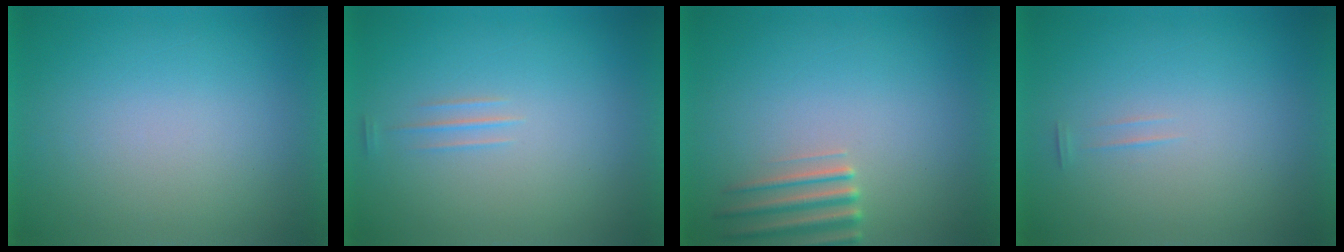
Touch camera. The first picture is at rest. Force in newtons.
{"total": 1.3}
{"total": 2.9}
{"total": 1.3}